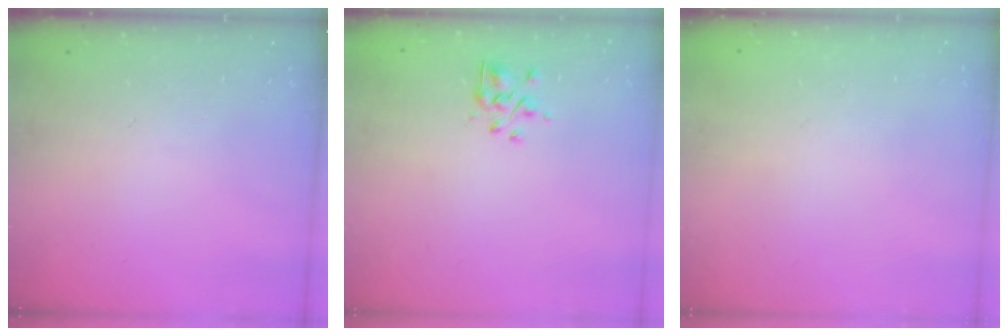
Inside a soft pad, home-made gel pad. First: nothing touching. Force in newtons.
{"total": 2.9, "press": 2.7, "slide": 1.1}
{"total": 1.7, "press": 1.7, "slide": 0.2}